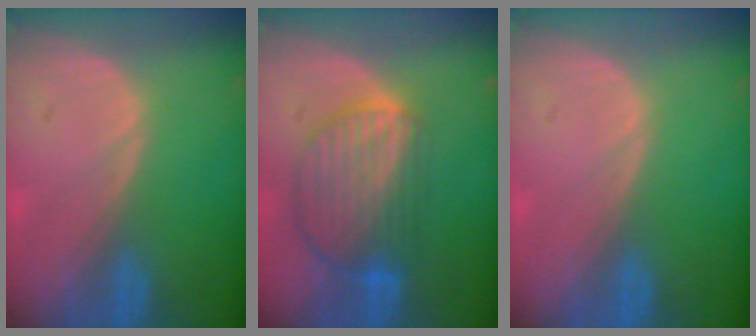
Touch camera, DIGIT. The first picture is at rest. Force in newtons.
{"total": 9.0, "press": 7.7, "slide": 4.6}
{"total": 0.0}